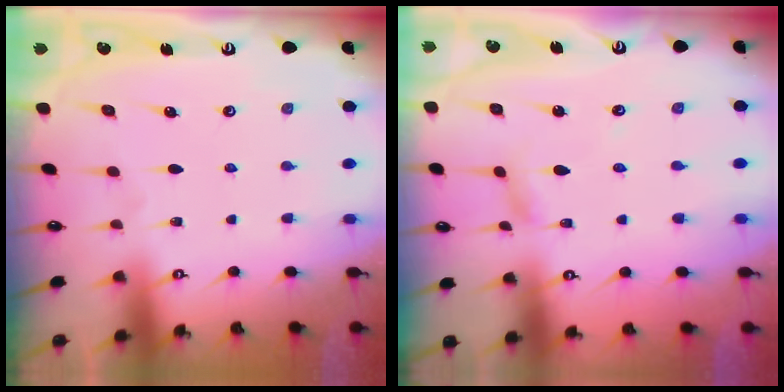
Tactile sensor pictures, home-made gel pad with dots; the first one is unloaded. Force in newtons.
{"total": 2.6, "press": 2.6, "slide": 0.2}